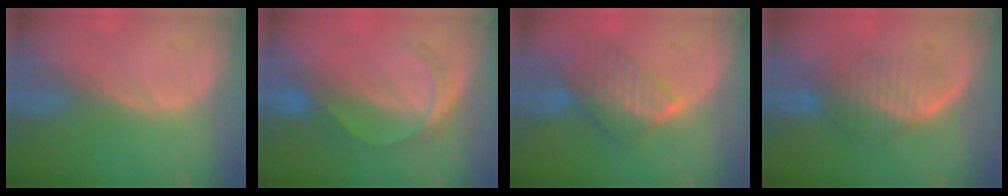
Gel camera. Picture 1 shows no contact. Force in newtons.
{"total": 5.4, "press": 5.1, "slide": 1.7}
{"total": 7.8, "press": 7.1, "slide": 3.3}
{"total": 6.7, "press": 6.5, "slide": 1.8}